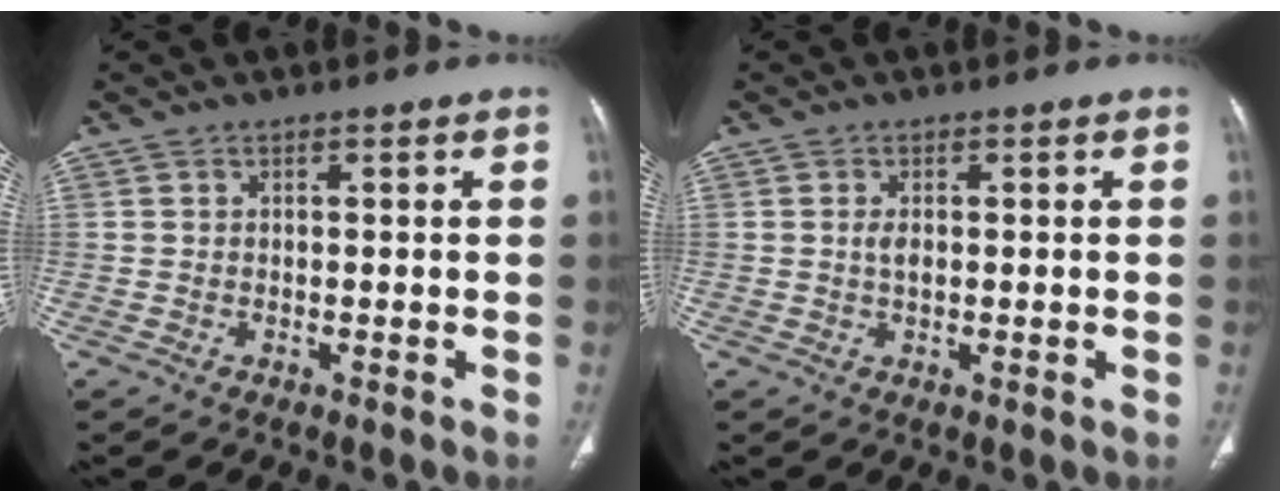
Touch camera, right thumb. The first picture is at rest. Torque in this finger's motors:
{"motor_torque": [2.66, 2.34, 0.39, -0.27, 0.00]}